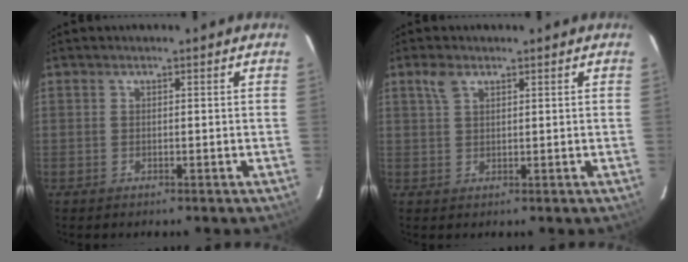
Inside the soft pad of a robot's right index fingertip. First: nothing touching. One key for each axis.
{"total": 2.6, "fx": 1.6, "fy": 1.3, "fz": 1.6, "tx": -0.034, "ty": 0.006, "tz": 0.033}